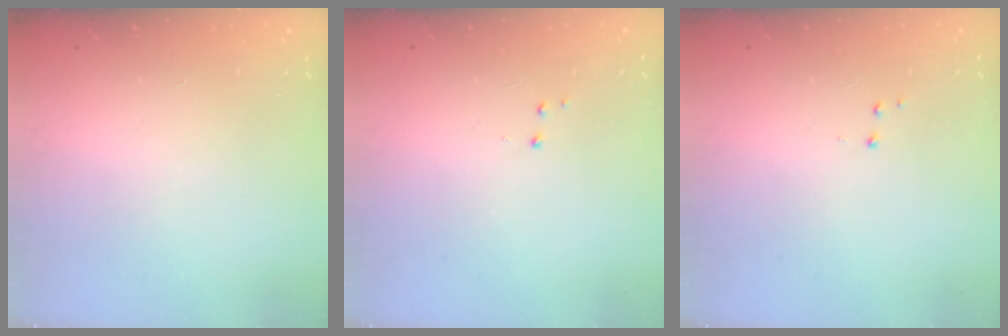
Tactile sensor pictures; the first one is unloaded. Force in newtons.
{"total": 2.8, "press": 2.7, "slide": 0.5}
{"total": 2.8, "press": 2.7, "slide": 0.5}